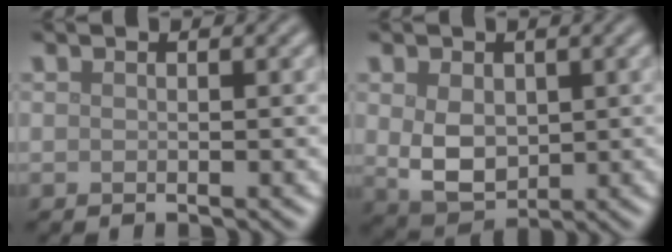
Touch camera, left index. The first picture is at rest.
{"total": 4.7, "force": [0.2, 3.4, 3.3], "torque": [-0.068, -0.007, 0.013]}